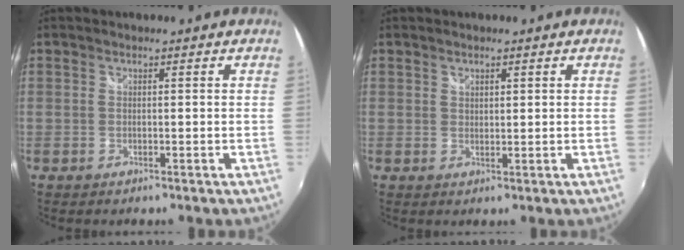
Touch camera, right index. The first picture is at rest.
{"total": 1.2, "force": [0.9, 0.7, 0.4], "torque": [-0.003, 0.001, 0.016]}